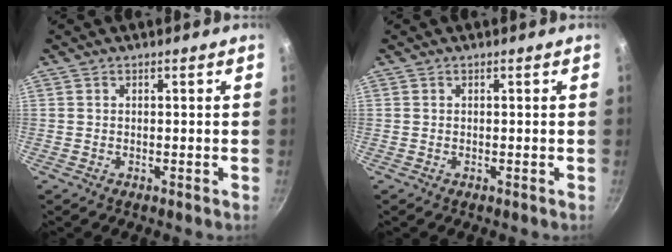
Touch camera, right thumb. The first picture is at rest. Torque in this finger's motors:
{"motor_torque": [-0.13, -0.13, 0.09, 0.08, 0.00]}